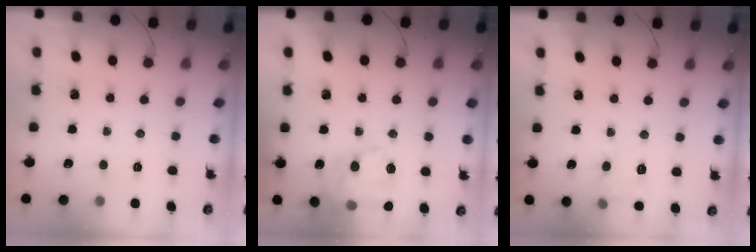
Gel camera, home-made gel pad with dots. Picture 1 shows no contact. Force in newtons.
{"total": 18.1, "press": 17.8, "slide": 3.2}
{"total": 8.0, "press": 7.8, "slide": 1.7}